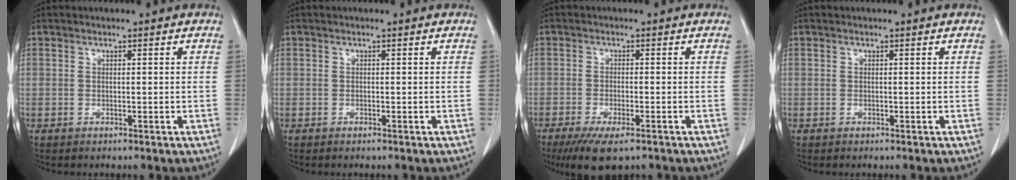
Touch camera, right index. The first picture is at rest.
{"total": 0.0}
{"total": 7.3, "force": [-5.0, 1.9, 4.9], "torque": [-0.078, -0.016, -0.076]}
{"total": 0.0}